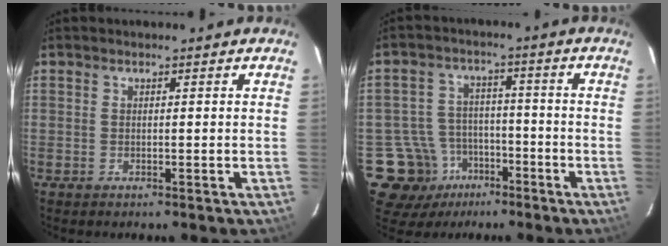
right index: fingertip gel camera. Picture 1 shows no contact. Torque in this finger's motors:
{"motor_torque": [-0.84, -0.82, -1.05, -0.21]}